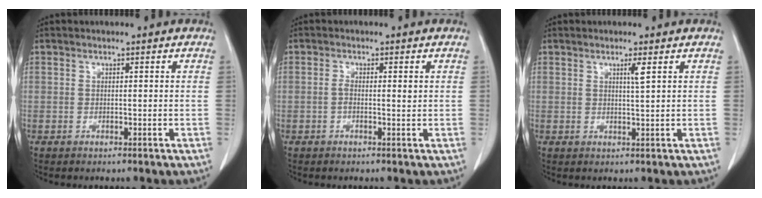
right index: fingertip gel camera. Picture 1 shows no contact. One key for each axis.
{"total": 2.0, "fx": 0.1, "fy": 0.7, "fz": 1.9, "tx": -0.034, "ty": 0.003, "tz": 0.000}
{"total": 1.7, "fx": 0.8, "fy": -0.3, "fz": 1.4, "tx": -0.028, "ty": -0.004, "tz": 0.014}